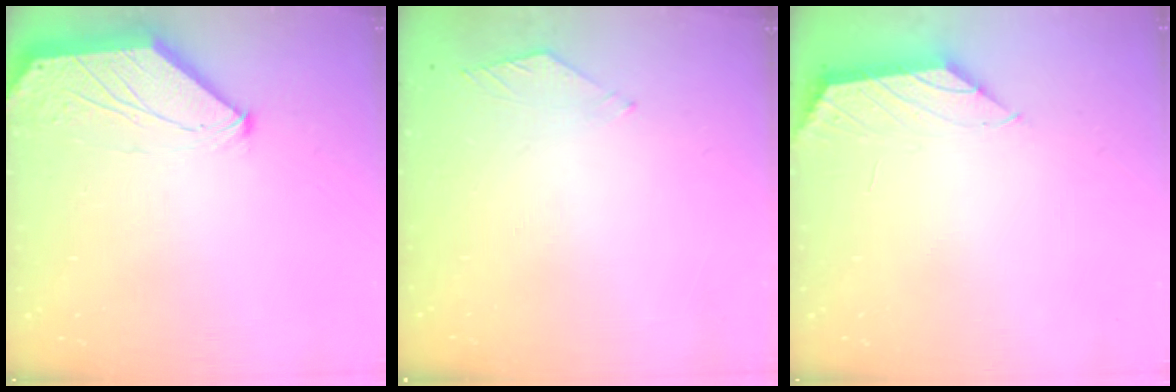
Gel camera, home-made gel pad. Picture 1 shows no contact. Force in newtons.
{"total": 3.1, "press": 3.1, "slide": 0.4}
{"total": 1.1, "press": 1.0, "slide": 0.4}